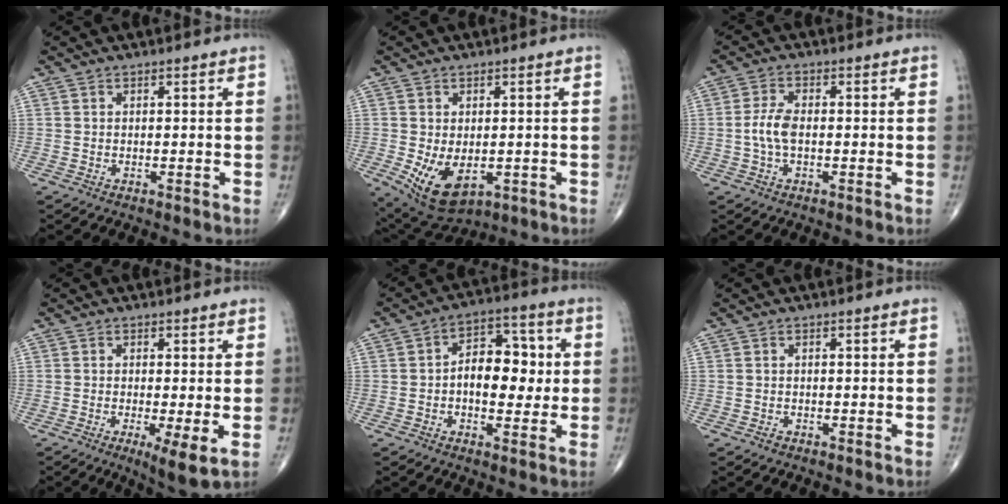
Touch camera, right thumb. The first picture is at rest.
{"total": 9.5, "force": [-2.0, 5.6, 7.4], "torque": [-0.120, -0.015, -0.016]}
{"total": 4.6, "force": [-0.5, 2.2, 4.0], "torque": [-0.094, 0.010, -0.013]}
{"total": 5.5, "force": [-1.2, 1.0, 5.3], "torque": [-0.095, -0.020, -0.025]}
{"total": 11.1, "force": [0.1, 6.9, 8.7], "torque": [-0.092, 0.023, -0.003]}
{"total": 0.6, "force": [-0.4, 0.3, 0.2], "torque": [-0.002, 0.000, -0.011]}